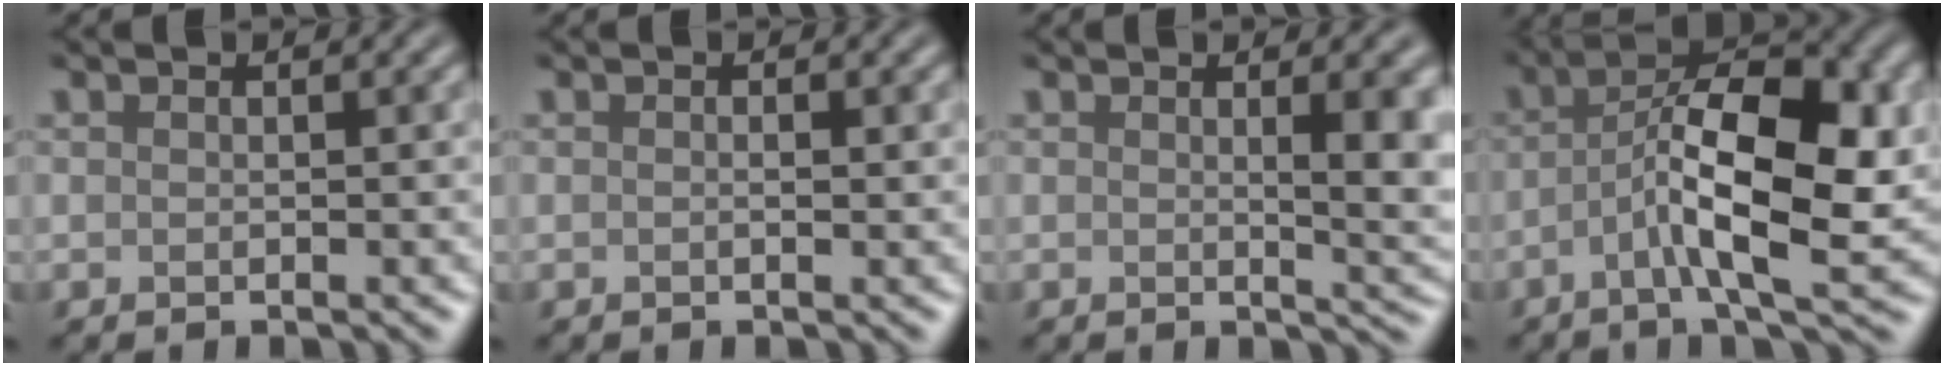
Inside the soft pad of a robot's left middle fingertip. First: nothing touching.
{"total": 0.6, "force": [0.0, 0.1, 0.6], "torque": [-0.010, -0.002, -0.001]}
{"total": 4.8, "force": [0.7, 1.4, 4.5], "torque": [-0.044, 0.000, 0.012]}
{"total": 9.7, "force": [-1.7, 3.1, 9.1], "torque": [-0.145, 0.013, -0.032]}